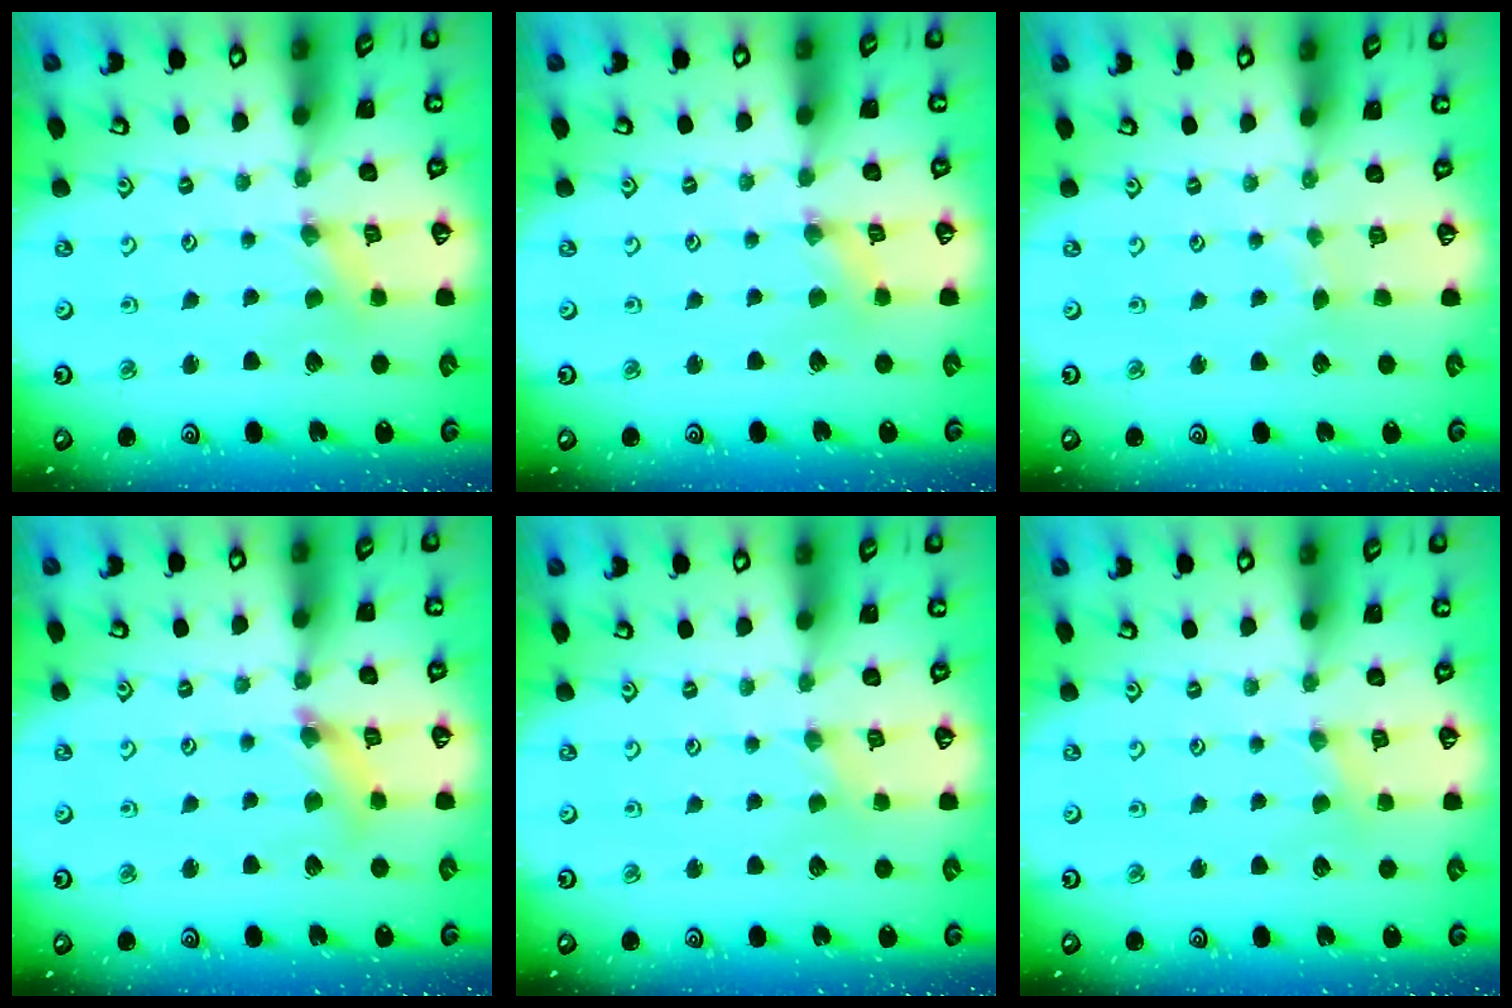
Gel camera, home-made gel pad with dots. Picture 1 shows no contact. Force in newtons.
{"total": 0.7, "press": 0.7, "slide": 0.2}
{"total": 1.2, "press": 1.2, "slide": 0.2}
{"total": 5.9, "press": 5.9, "slide": 0.7}
{"total": 0.0}
{"total": 1.8, "press": 1.7, "slide": 0.4}